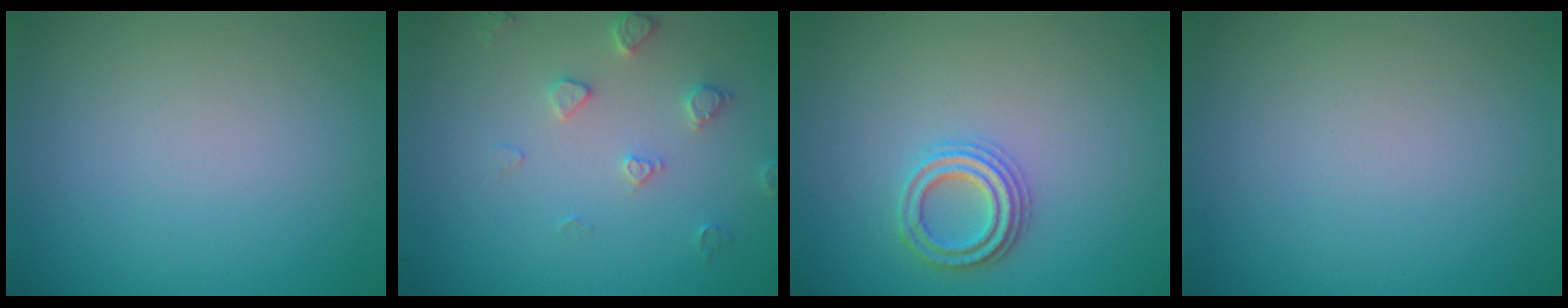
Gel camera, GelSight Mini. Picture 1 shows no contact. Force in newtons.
{"total": 2.2, "press": 2.2, "slide": 0.4}
{"total": 2.5, "press": 2.4, "slide": 0.4}
{"total": 0.0}